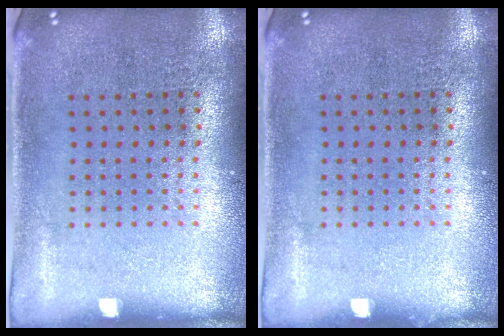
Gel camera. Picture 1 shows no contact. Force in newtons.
{"total": 0.0}